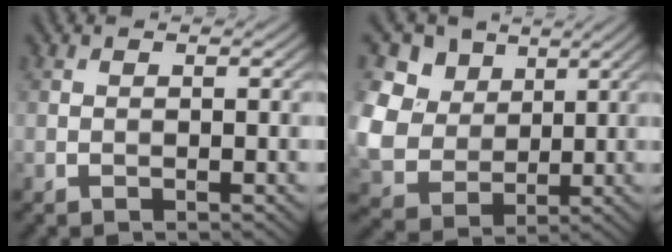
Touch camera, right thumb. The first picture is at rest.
{"total": 10.9, "force": [3.6, 8.8, 5.4], "torque": [-0.184, 0.017, 0.064]}